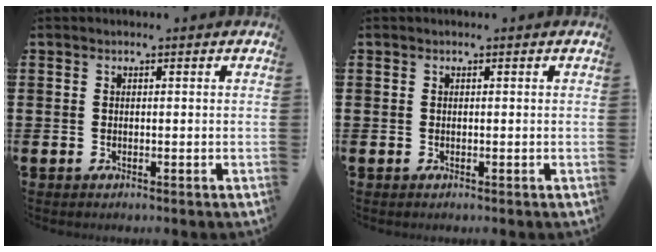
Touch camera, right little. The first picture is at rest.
{"total": 0.0}